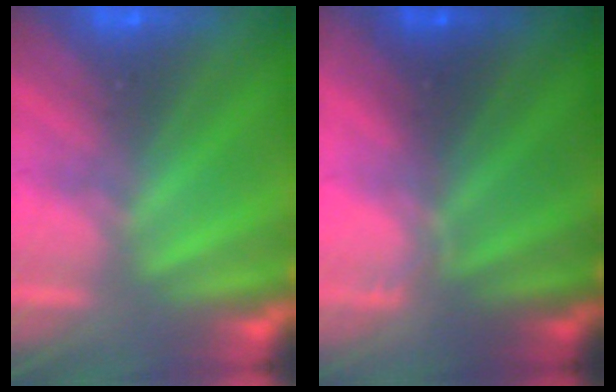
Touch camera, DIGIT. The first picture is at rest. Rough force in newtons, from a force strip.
{"total": 1.6}